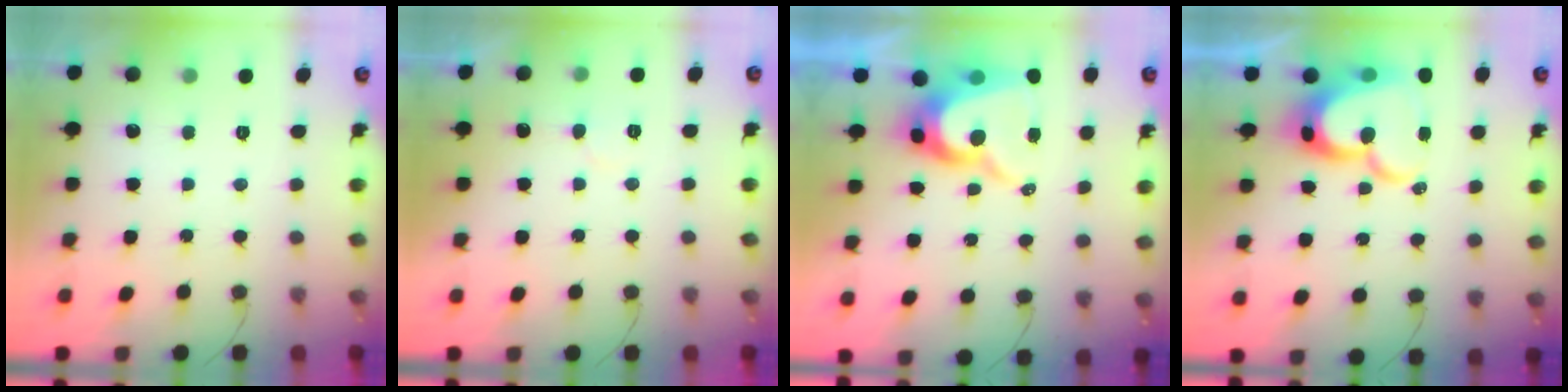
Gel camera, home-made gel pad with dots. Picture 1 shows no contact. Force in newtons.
{"total": 3.9, "press": 3.9, "slide": 0.4}
{"total": 12.8, "press": 12.8, "slide": 0.9}
{"total": 19.0, "press": 18.9, "slide": 1.9}